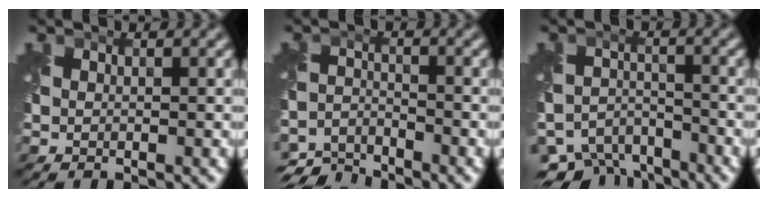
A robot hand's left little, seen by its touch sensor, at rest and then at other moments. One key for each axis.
{"total": 5.3, "fx": -5.0, "fy": 1.3, "fz": 0.9, "tx": -0.014, "ty": -0.016, "tz": -0.092}
{"total": 7.8, "fx": -6.8, "fy": 3.4, "fz": 1.9, "tx": -0.021, "ty": -0.016, "tz": -0.108}